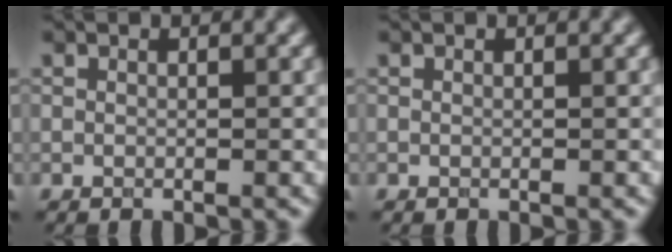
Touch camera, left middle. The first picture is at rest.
{"total": 0.0}